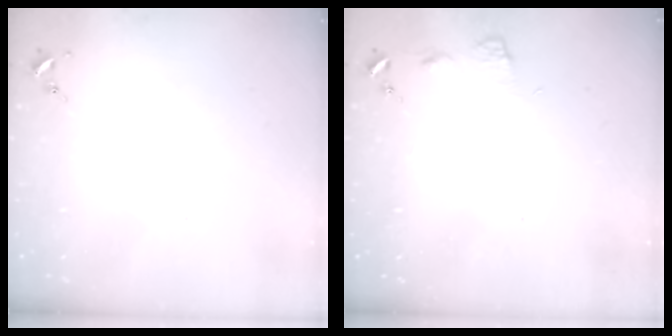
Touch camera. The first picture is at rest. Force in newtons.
{"total": 5.0, "press": 5.0, "slide": 0.5}